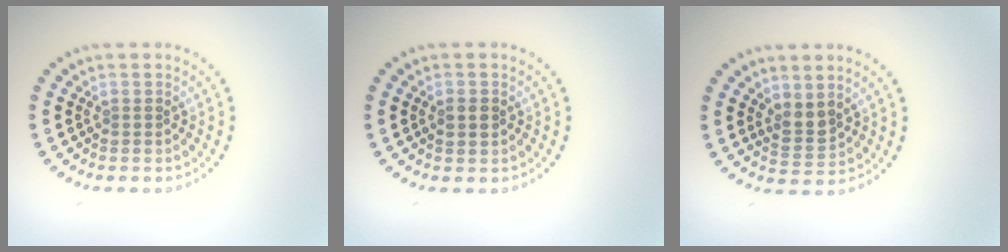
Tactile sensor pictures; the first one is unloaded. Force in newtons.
{"total": 1.4, "press": 1.4, "slide": 0.1}
{"total": 2.0, "press": 1.8, "slide": 1.0}